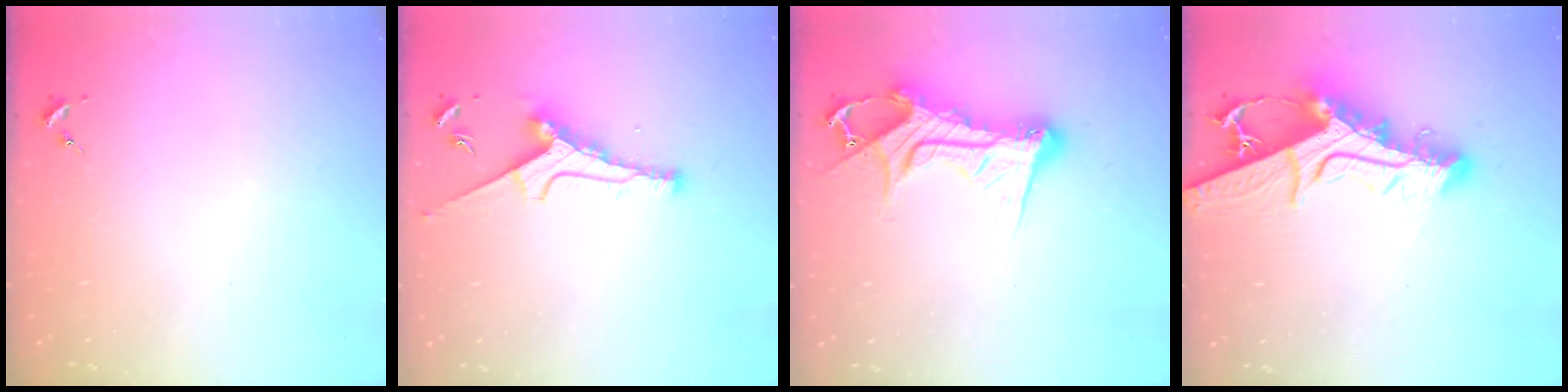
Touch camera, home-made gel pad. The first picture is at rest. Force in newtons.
{"total": 8.9, "press": 8.9, "slide": 0.5}
{"total": 15.4, "press": 15.3, "slide": 1.3}
{"total": 17.0, "press": 16.9, "slide": 1.2}